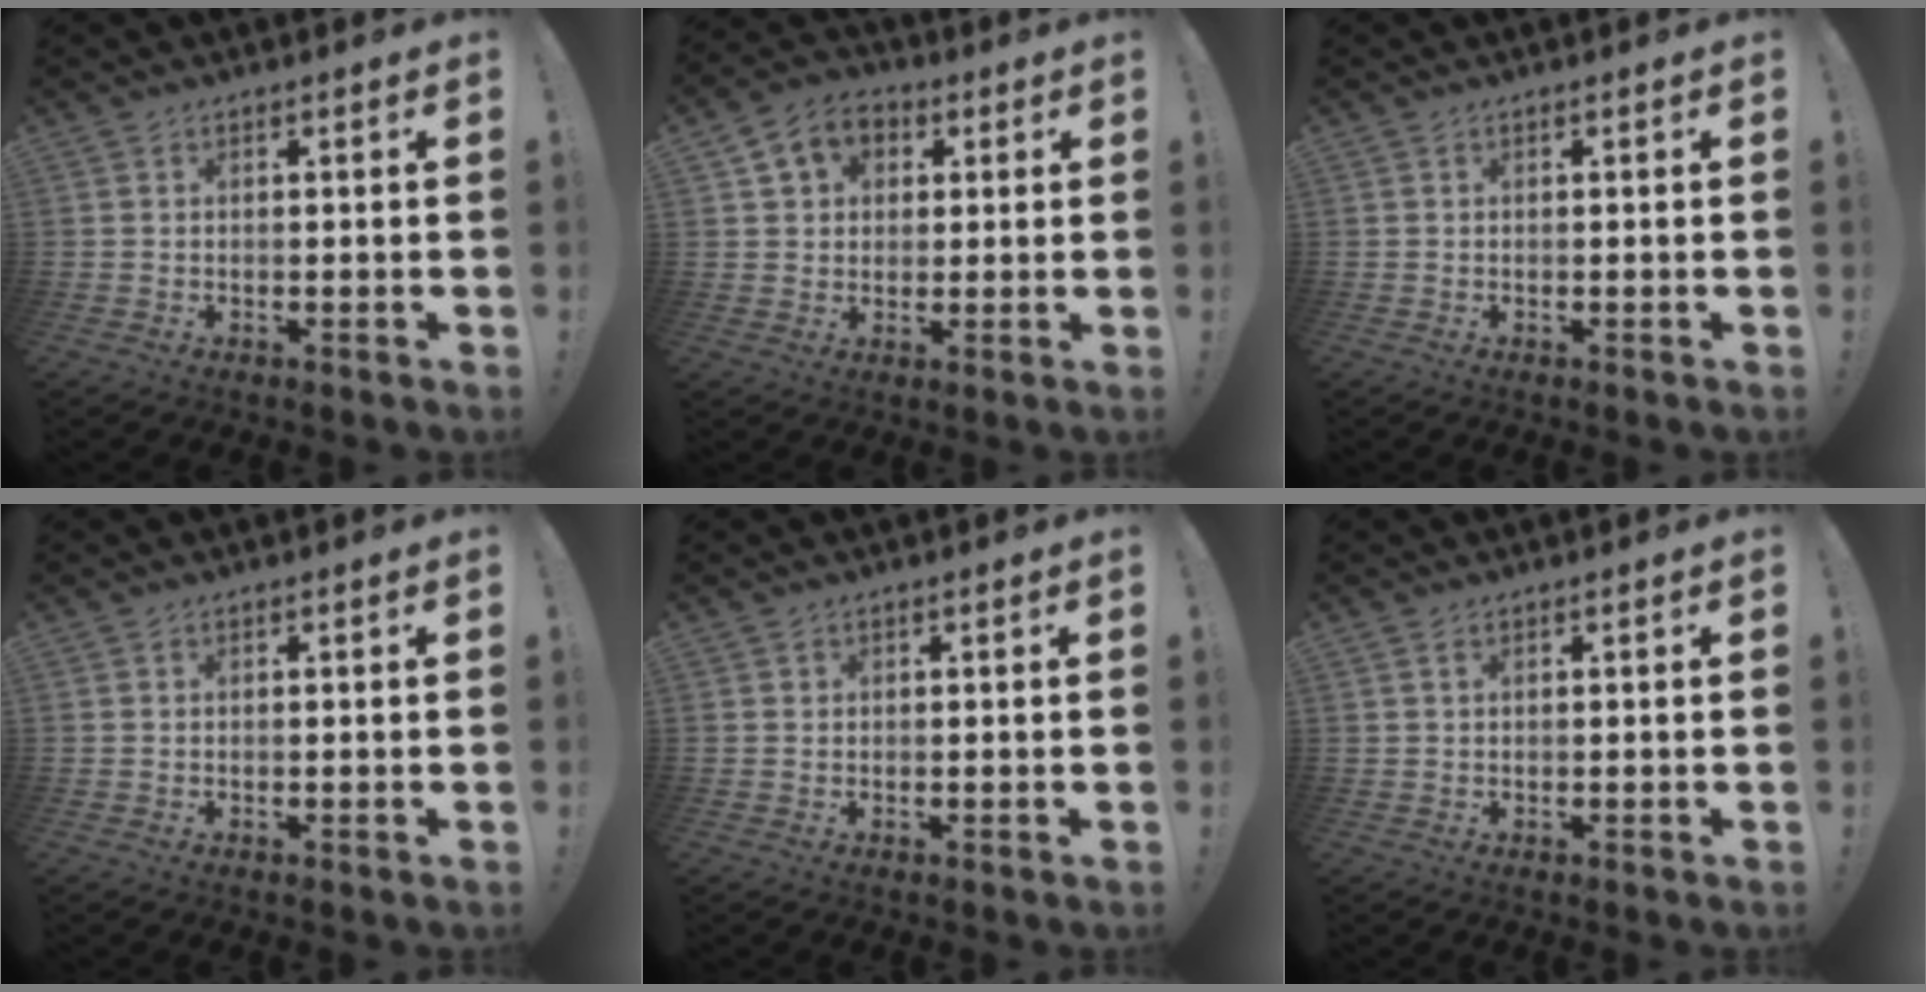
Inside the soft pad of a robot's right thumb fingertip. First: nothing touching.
{"total": 8.2, "force": [2.9, 6.9, 3.4], "torque": [-0.051, -0.001, 0.059]}
{"total": 0.0}
{"total": 0.0}
{"total": 0.6, "force": [0.3, 0.5, 0.1], "torque": [0.003, -0.001, 0.005]}
{"total": 0.6, "force": [0.3, 0.2, 0.5], "torque": [-0.010, 0.001, 0.006]}